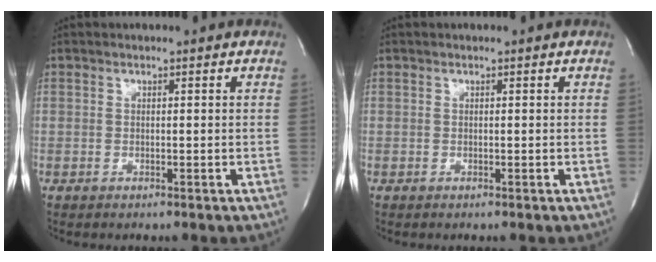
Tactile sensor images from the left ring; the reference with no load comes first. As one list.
[{"total": 0.0}]